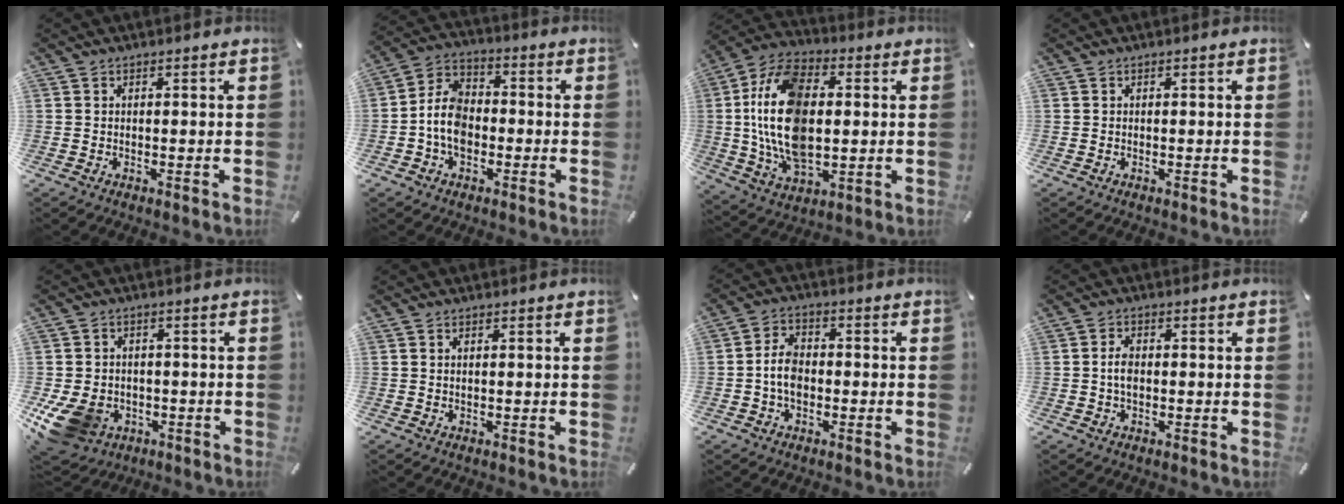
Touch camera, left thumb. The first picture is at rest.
{"total": 8.7, "force": [-2.6, 6.4, 5.4], "torque": [-0.125, 0.019, -0.050]}
{"total": 19.4, "force": [1.1, 12.2, 15.0], "torque": [-0.330, 0.003, 0.016]}
{"total": 0.0}
{"total": 10.6, "force": [-4.1, 8.3, 5.2], "torque": [-0.122, 0.022, -0.072]}
{"total": 0.5, "force": [0.2, 0.1, 0.5], "torque": [-0.010, 0.000, 0.003]}
{"total": 6.1, "force": [-1.3, 4.2, 4.3], "torque": [-0.088, 0.011, -0.025]}
{"total": 3.4, "force": [-0.2, 2.1, 2.7], "torque": [-0.059, 0.003, -0.007]}